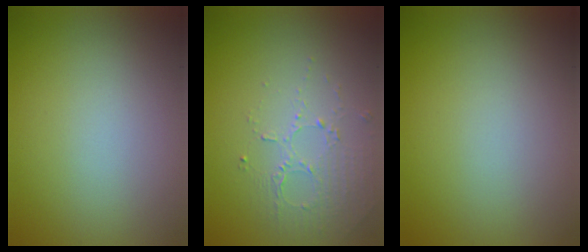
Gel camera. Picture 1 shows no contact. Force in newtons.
{"total": 1.7, "press": 1.2, "slide": 1.2}
{"total": 0.0}